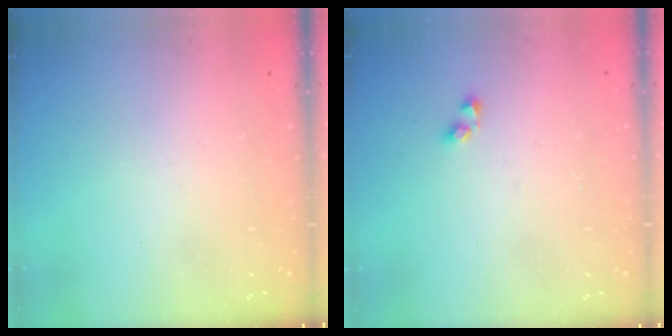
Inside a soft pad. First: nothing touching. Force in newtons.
{"total": 3.1, "press": 3.1, "slide": 0.2}